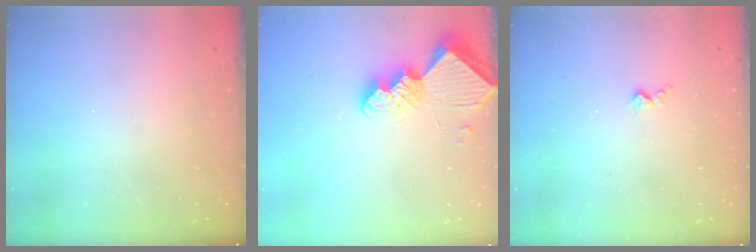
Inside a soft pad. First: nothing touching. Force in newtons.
{"total": 10.4, "press": 10.3, "slide": 0.8}
{"total": 3.6, "press": 3.5, "slide": 0.5}